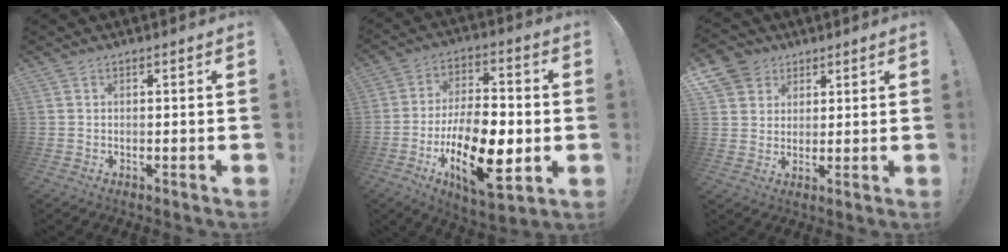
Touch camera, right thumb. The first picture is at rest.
{"total": 21.8, "force": [-6.3, 10.6, 18.0], "torque": [-0.311, 0.026, -0.094]}
{"total": 7.3, "force": [3.8, 6.1, 1.3], "torque": [-0.020, -0.026, 0.076]}